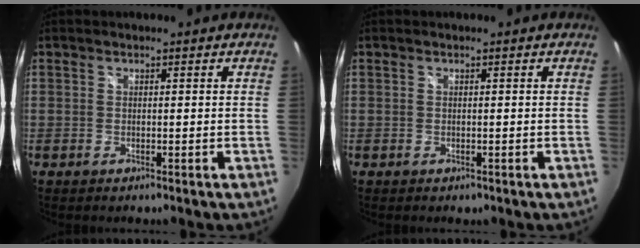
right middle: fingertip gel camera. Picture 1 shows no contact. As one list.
[{"total": 0.0}]